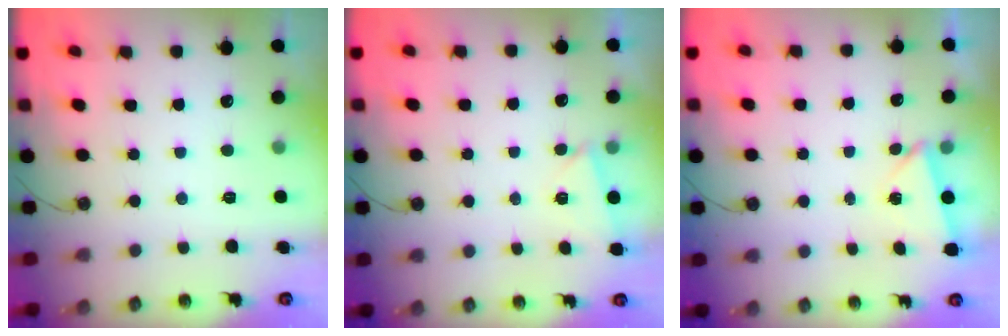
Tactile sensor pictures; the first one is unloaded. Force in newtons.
{"total": 3.1, "press": 1.9, "slide": 2.4}
{"total": 2.3, "press": 2.0, "slide": 1.2}